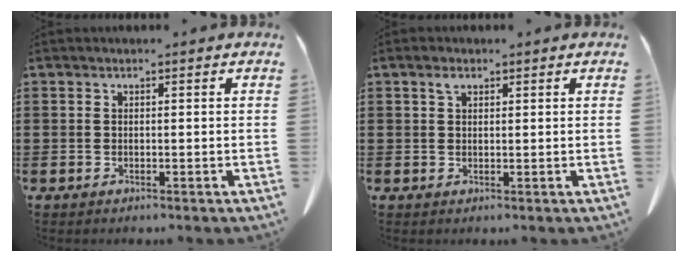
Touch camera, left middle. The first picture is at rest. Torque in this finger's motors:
{"motor_torque": [0.32, -0.17, 0.02, 0.01]}